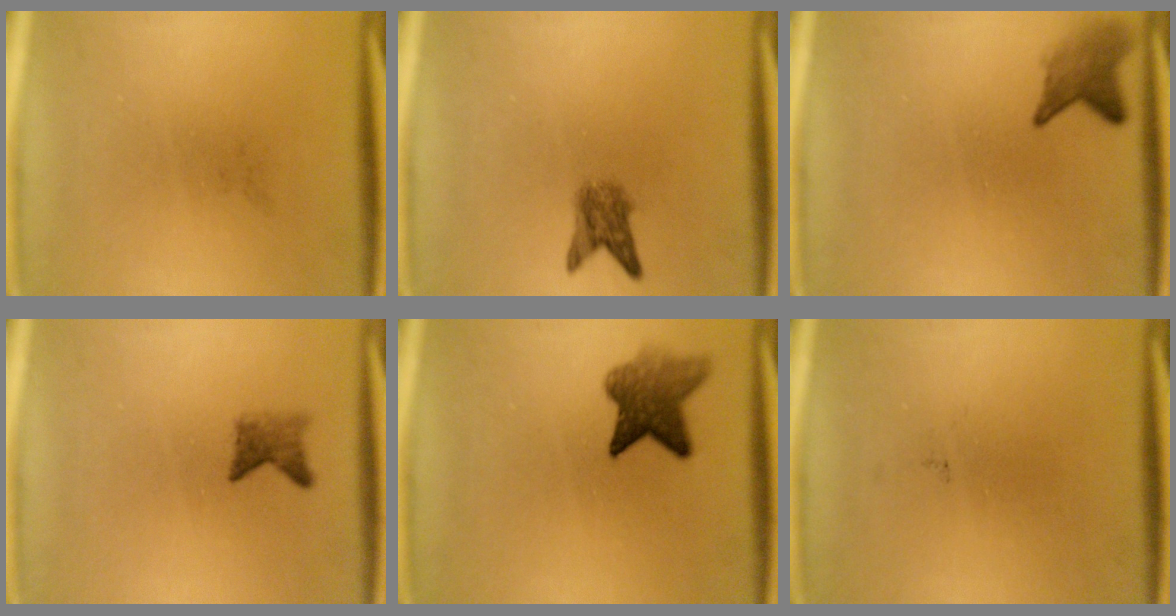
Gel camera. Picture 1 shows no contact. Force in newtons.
{"total": 3.2}
{"total": 2.9}
{"total": 2.0}
{"total": 5.9}
{"total": 0.0}